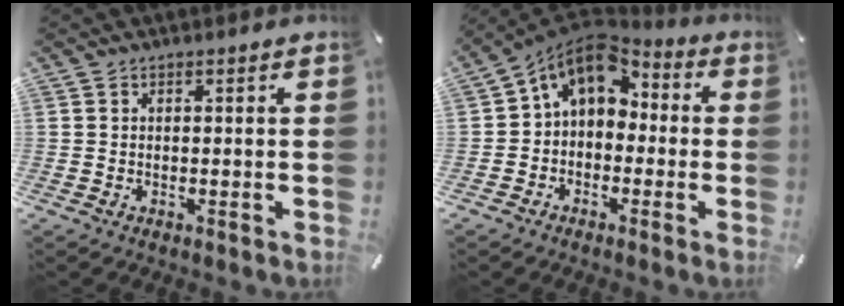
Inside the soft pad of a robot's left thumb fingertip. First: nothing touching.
{"total": 8.4, "force": [2.9, 6.5, 4.5], "torque": [-0.098, -0.012, 0.055]}